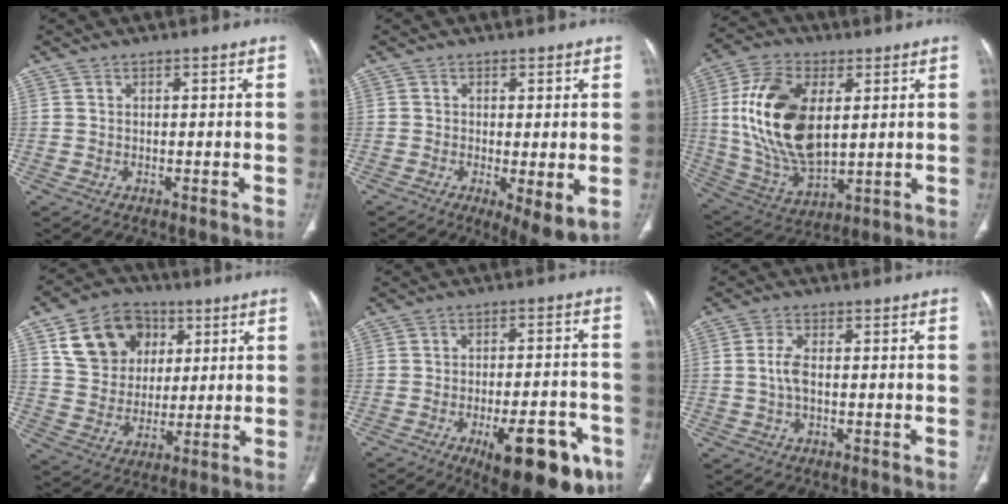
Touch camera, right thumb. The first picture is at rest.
{"total": 6.5, "force": [-1.5, 2.0, 6.0], "torque": [-0.097, -0.024, -0.023]}
{"total": 20.1, "force": [3.4, 11.0, 16.4], "torque": [-0.315, -0.015, 0.070]}
{"total": 14.7, "force": [5.9, 11.5, 6.9], "torque": [-0.087, -0.005, 0.106]}
{"total": 18.2, "force": [-9.0, 6.9, 14.2], "torque": [-0.136, 0.041, -0.113]}
{"total": 3.5, "force": [-0.1, 1.7, 3.1], "torque": [-0.073, 0.006, -0.003]}